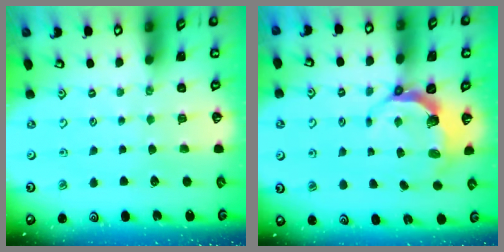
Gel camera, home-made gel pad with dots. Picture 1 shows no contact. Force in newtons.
{"total": 6.5, "press": 5.0, "slide": 4.2}